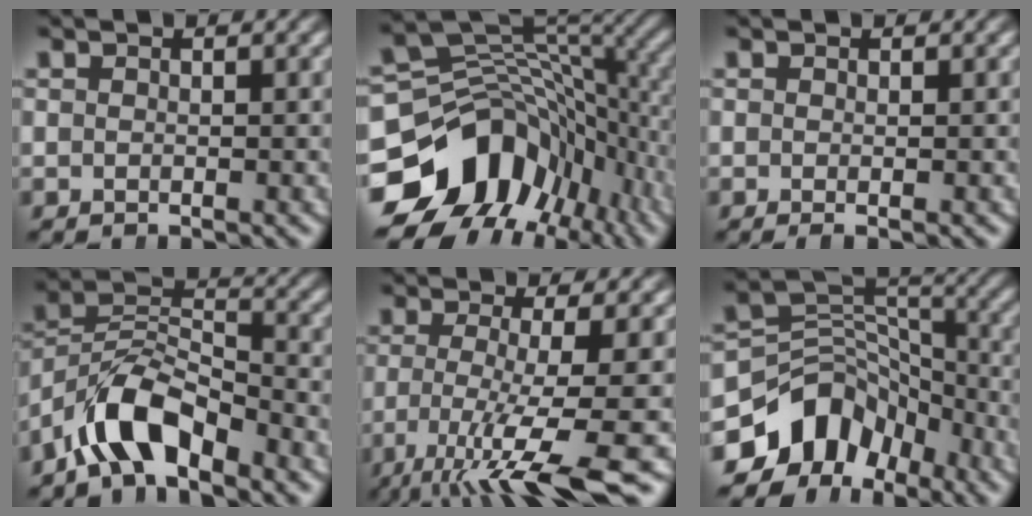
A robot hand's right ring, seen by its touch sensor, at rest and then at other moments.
{"total": 15.6, "force": [-4.3, 11.6, 9.5], "torque": [-0.146, -0.031, -0.060]}
{"total": 0.6, "force": [-0.3, 0.0, 0.5], "torque": [-0.009, -0.001, -0.005]}
{"total": 7.2, "force": [-2.8, 4.9, 4.5], "torque": [-0.094, -0.022, -0.045]}
{"total": 8.4, "force": [-4.0, 2.1, 7.1], "torque": [-0.133, -0.045, -0.036]}
{"total": 11.9, "force": [-4.6, 9.1, 6.3], "torque": [-0.088, -0.017, -0.077]}